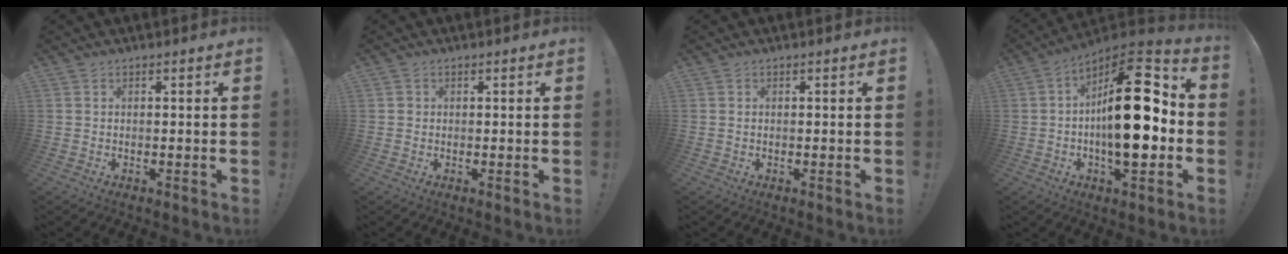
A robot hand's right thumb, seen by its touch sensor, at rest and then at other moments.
{"total": 0.8, "force": [0.3, 0.8, 0.1], "torque": [-0.005, 0.003, 0.006]}
{"total": 0.0}
{"total": 23.3, "force": [-0.8, 9.7, 21.1], "torque": [-0.324, 0.003, -0.018]}